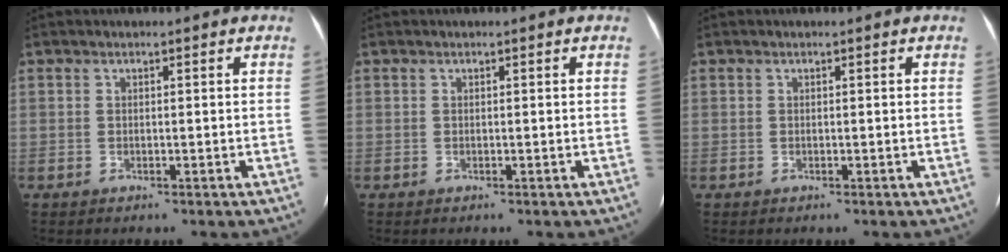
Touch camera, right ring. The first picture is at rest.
{"total": 0.0}
{"total": 0.0}